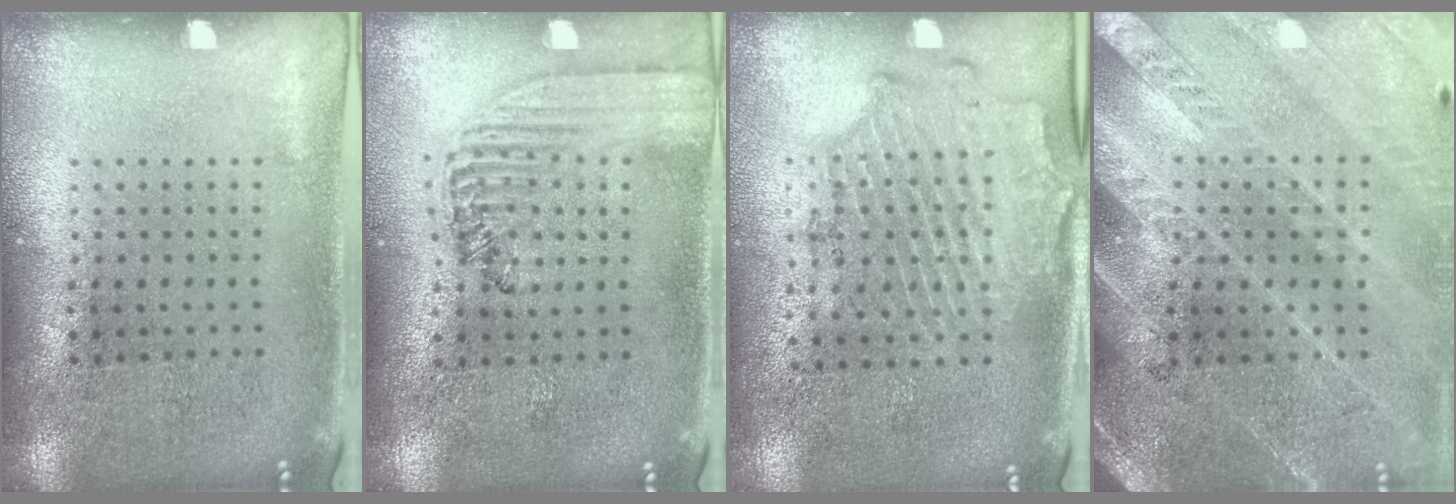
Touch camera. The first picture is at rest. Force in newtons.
{"total": 1.5, "press": 1.3, "slide": 0.7}
{"total": 1.7, "press": 1.5, "slide": 0.8}
{"total": 2.9, "press": 2.6, "slide": 1.1}